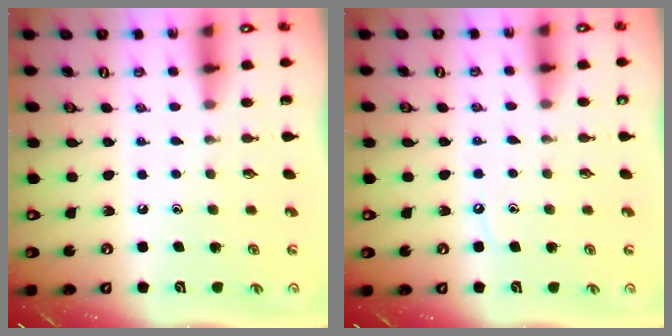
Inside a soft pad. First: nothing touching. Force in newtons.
{"total": 3.5, "press": 3.4, "slide": 0.5}